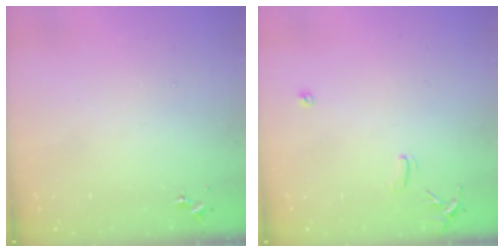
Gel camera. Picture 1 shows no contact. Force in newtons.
{"total": 7.9, "press": 7.9, "slide": 0.8}